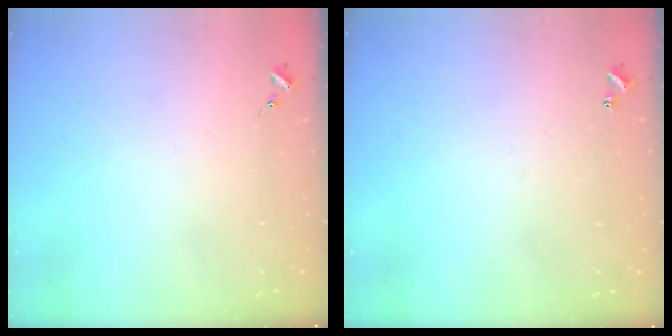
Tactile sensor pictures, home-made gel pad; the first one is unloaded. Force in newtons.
{"total": 0.9, "press": 0.9, "slide": 0.2}